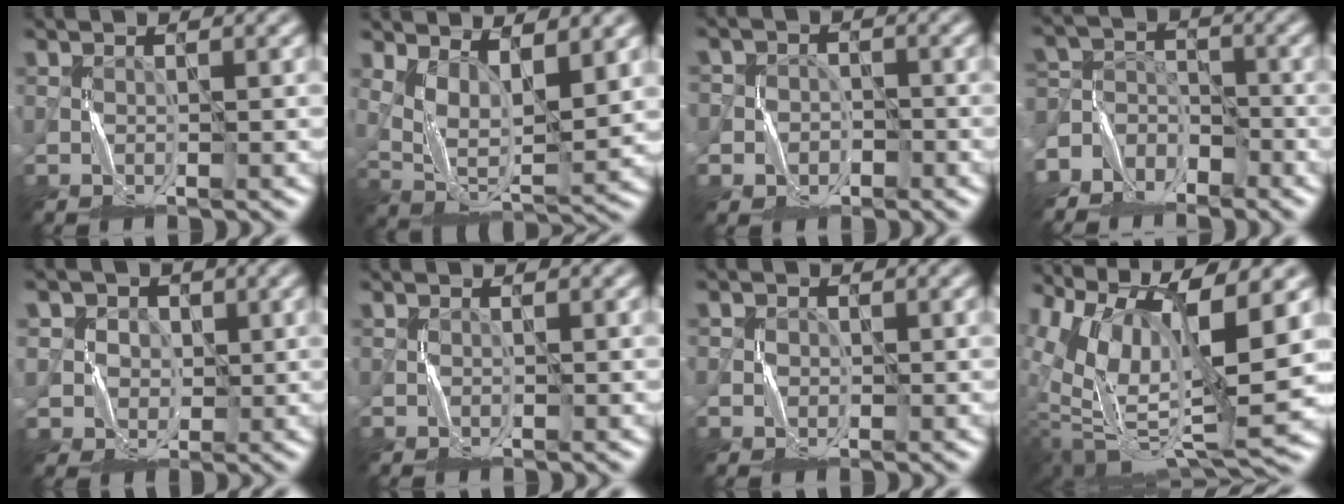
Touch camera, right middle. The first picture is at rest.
{"total": 6.2, "force": [2.6, 2.5, 5.1], "torque": [-0.104, -0.005, 0.057]}
{"total": 3.7, "force": [-1.1, 3.5, 0.1], "torque": [0.012, 0.019, -0.047]}
{"total": 5.0, "force": [-4.1, 2.8, 0.3], "torque": [0.015, 0.008, -0.082]}
{"total": 4.9, "force": [1.8, 4.4, 0.9], "torque": [-0.025, 0.009, 0.029]}
{"total": 0.0}
{"total": 1.3, "force": [0.1, 1.3, -0.1], "torque": [-0.002, 0.000, 0.001]}
{"total": 12.9, "force": [3.0, 4.7, 11.7], "torque": [-0.221, 0.003, 0.069]}